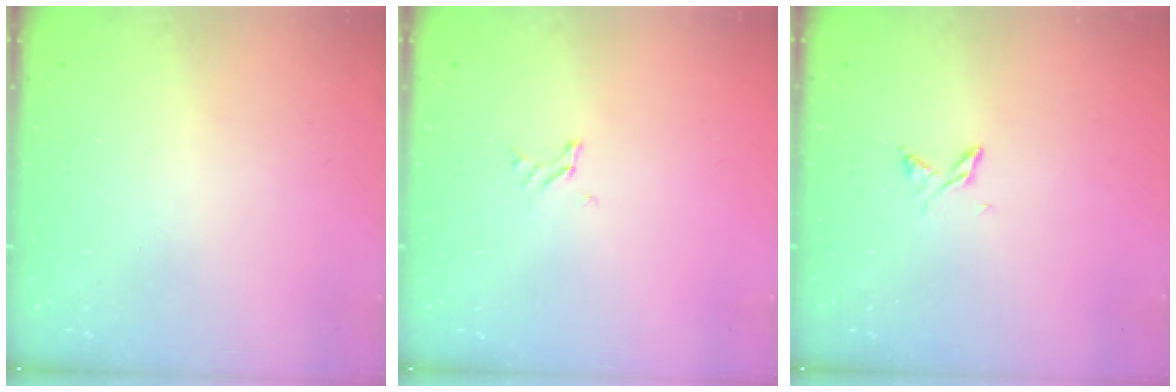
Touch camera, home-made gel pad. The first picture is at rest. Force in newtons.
{"total": 1.6, "press": 1.6, "slide": 0.2}
{"total": 2.9, "press": 2.8, "slide": 0.5}